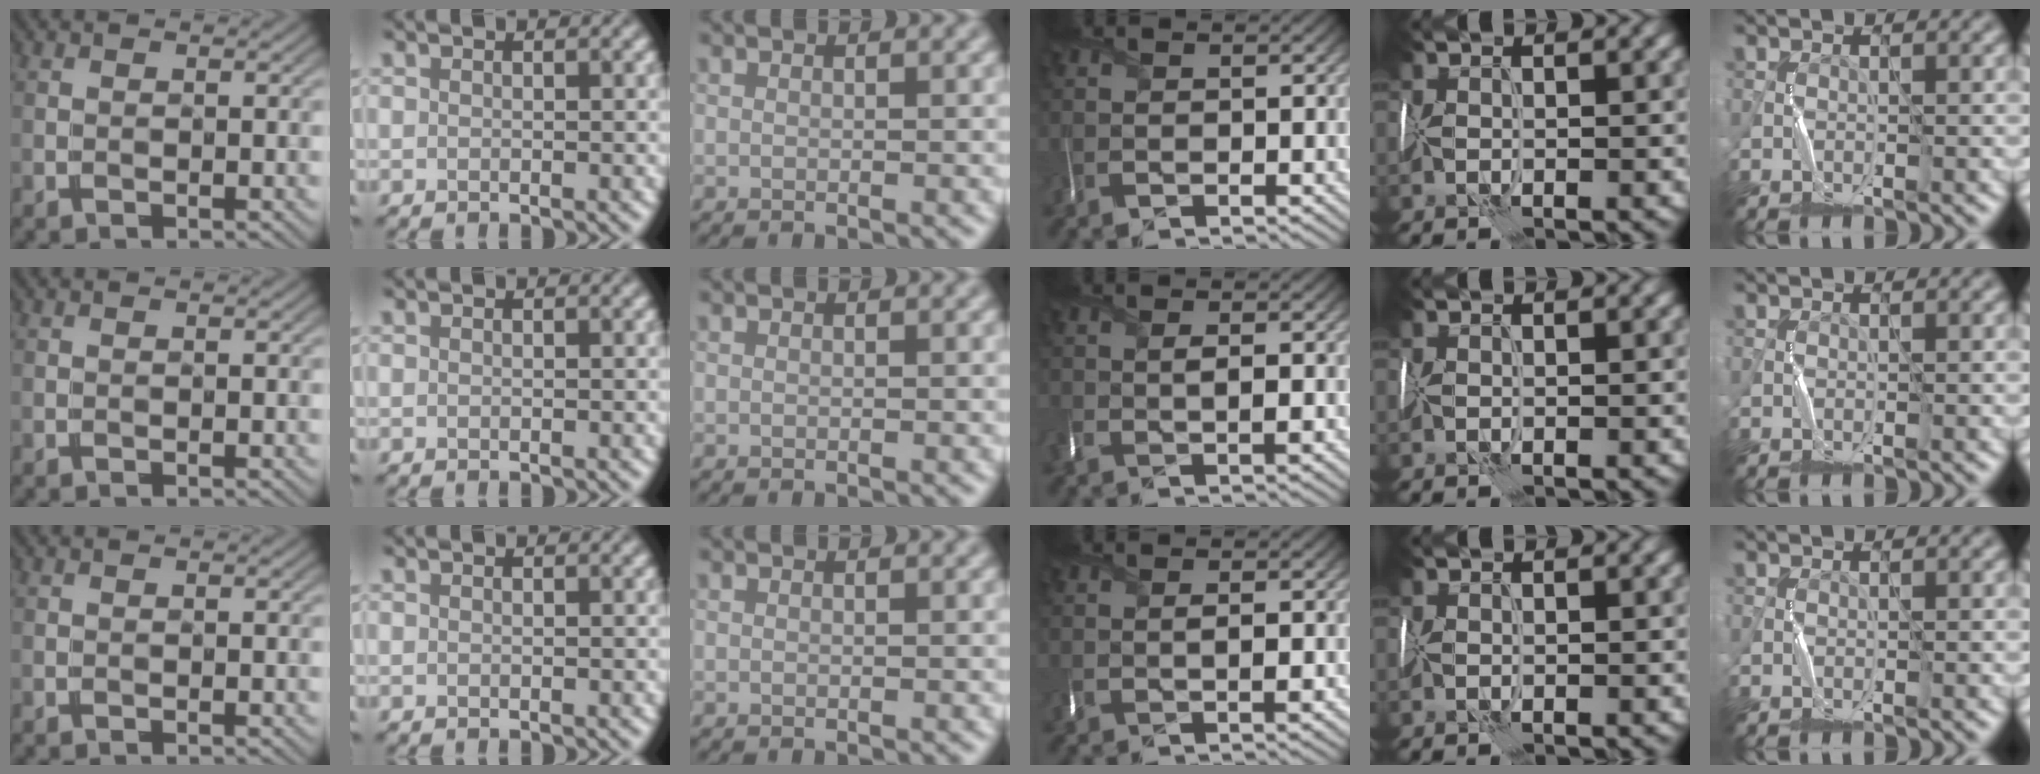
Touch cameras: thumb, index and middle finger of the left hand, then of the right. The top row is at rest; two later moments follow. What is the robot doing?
{"motion": "wrap", "object": "sponge"}